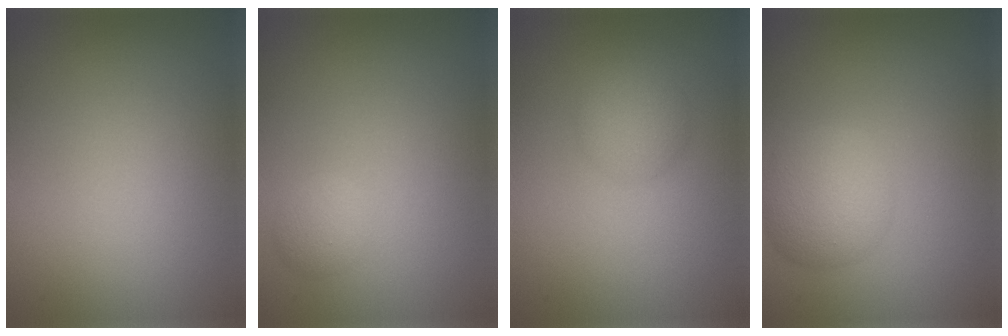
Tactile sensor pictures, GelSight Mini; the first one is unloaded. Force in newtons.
{"total": 1.3, "press": 1.3, "slide": 0.0}
{"total": 2.4, "press": 2.4, "slide": 0.1}
{"total": 4.5, "press": 4.5, "slide": 0.2}